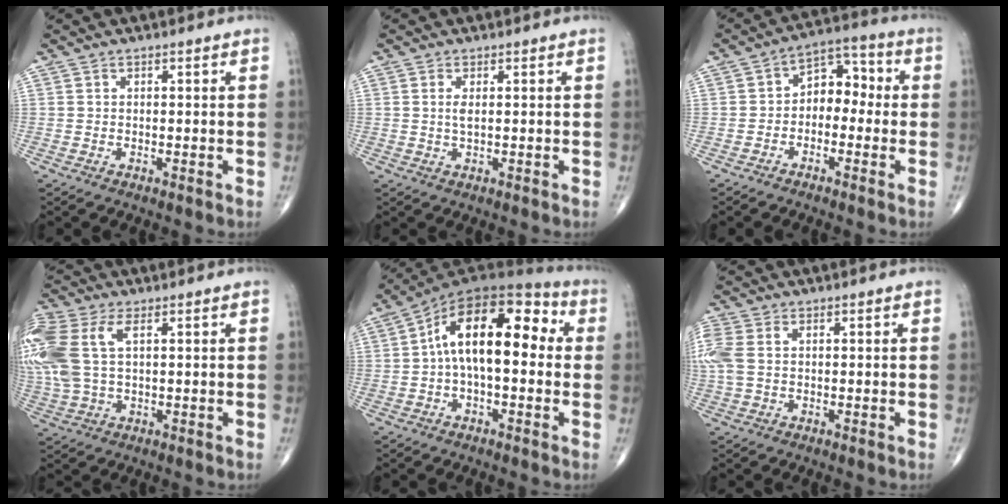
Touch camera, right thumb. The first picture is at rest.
{"total": 1.8, "force": [0.3, 0.5, 1.7], "torque": [-0.035, -0.007, 0.008]}
{"total": 7.5, "force": [-0.9, 5.2, 5.3], "torque": [-0.042, 0.036, -0.033]}
{"total": 15.1, "force": [3.7, 8.3, 12.0], "torque": [-0.326, 0.016, 0.074]}
{"total": 17.0, "force": [1.7, 8.4, 14.7], "torque": [-0.208, 0.044, 0.012]}
{"total": 6.3, "force": [0.9, 4.1, 4.8], "torque": [-0.156, 0.021, 0.023]}